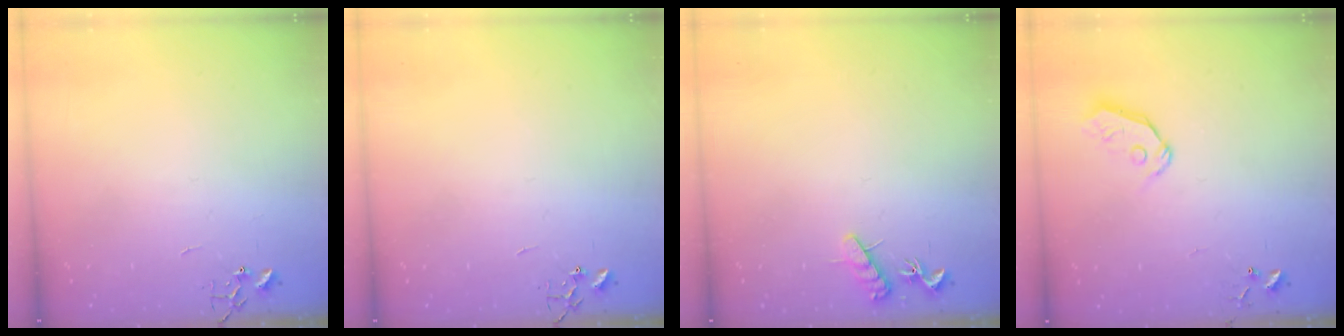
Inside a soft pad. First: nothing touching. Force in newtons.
{"total": 0.0}
{"total": 8.1, "press": 8.1, "slide": 0.6}
{"total": 6.8, "press": 6.8, "slide": 0.7}